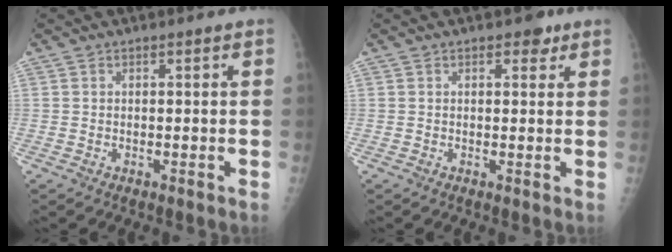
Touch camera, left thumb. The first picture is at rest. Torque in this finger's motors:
{"motor_torque": [1.20, 1.10, 0.45, 0.10, 0.00]}